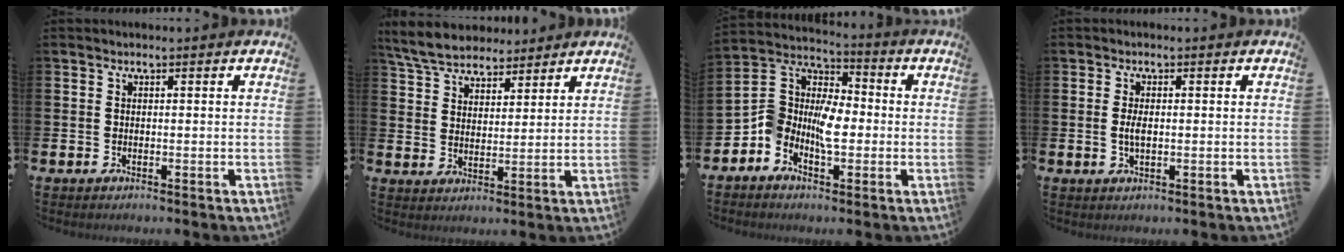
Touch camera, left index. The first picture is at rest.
{"total": 6.5, "force": [6.1, 1.9, 1.1], "torque": [-0.047, -0.020, 0.114]}
{"total": 6.6, "force": [-2.7, 4.6, 3.9], "torque": [-0.086, -0.002, -0.060]}
{"total": 2.2, "force": [0.1, 0.9, 2.0], "torque": [-0.031, -0.001, -0.001]}